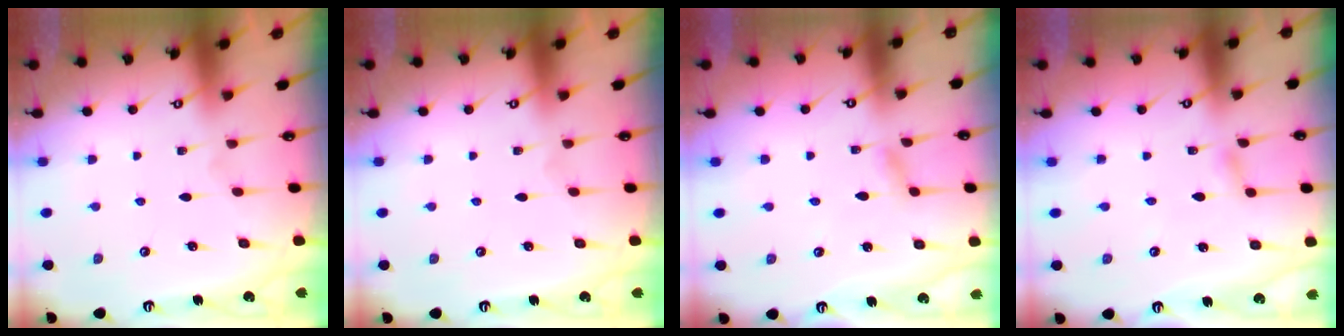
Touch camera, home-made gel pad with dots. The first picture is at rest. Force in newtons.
{"total": 0.0}
{"total": 1.6, "press": 1.6, "slide": 0.2}
{"total": 2.3, "press": 2.2, "slide": 0.2}